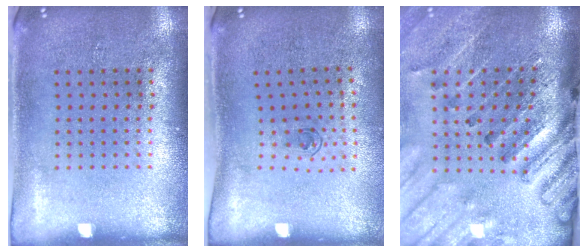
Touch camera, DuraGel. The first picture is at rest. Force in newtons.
{"total": 0.6, "press": 0.3, "slide": 0.6}
{"total": 3.0, "press": 2.7, "slide": 1.3}